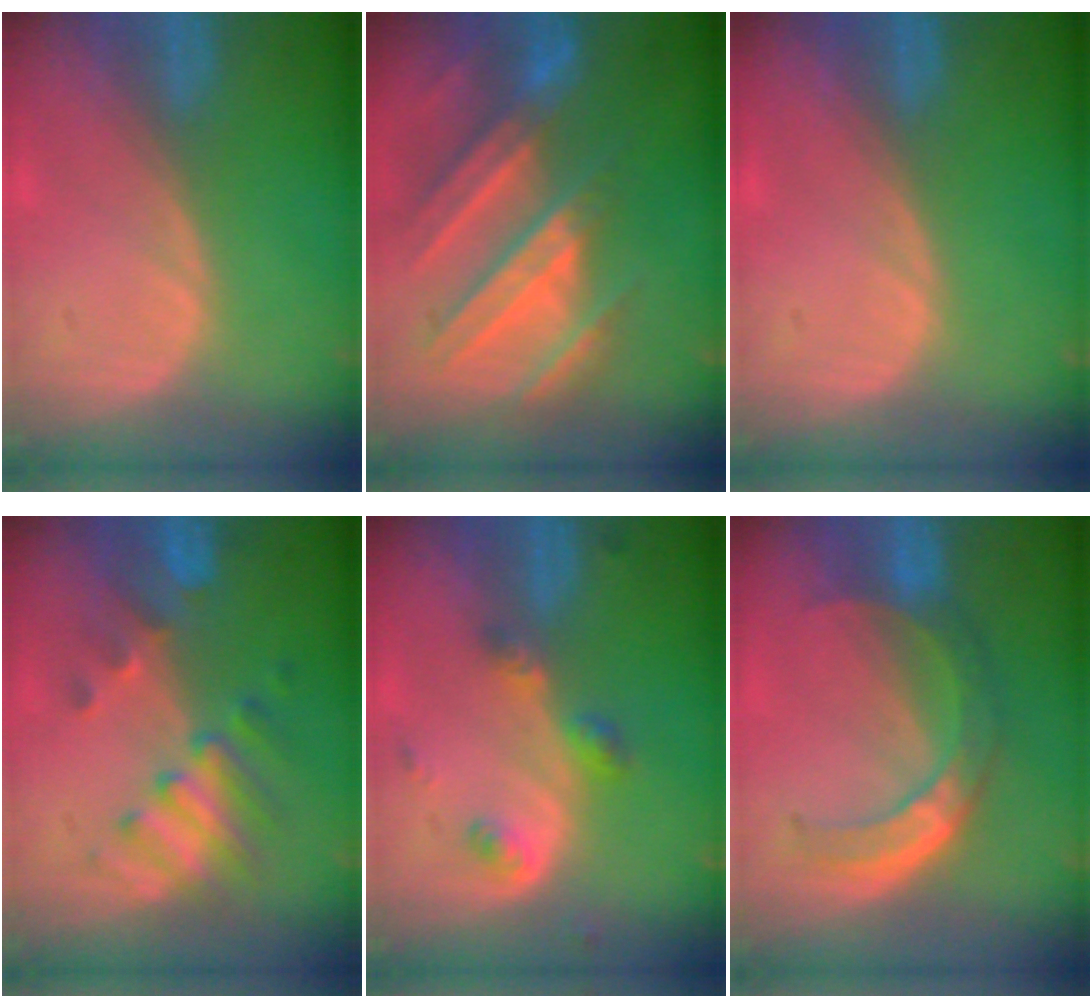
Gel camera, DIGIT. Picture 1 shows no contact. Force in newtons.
{"total": 10.5, "press": 9.6, "slide": 4.2}
{"total": 0.0}
{"total": 7.6, "press": 6.7, "slide": 3.6}
{"total": 4.4, "press": 4.0, "slide": 1.9}
{"total": 8.1, "press": 6.7, "slide": 4.4}